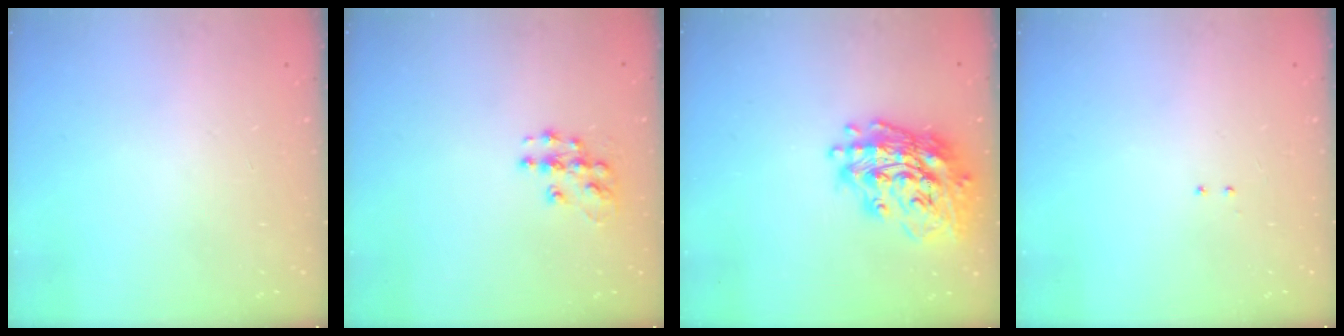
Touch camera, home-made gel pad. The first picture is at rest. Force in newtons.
{"total": 9.2, "press": 9.2, "slide": 0.5}
{"total": 19.7, "press": 19.5, "slide": 2.7}
{"total": 2.0, "press": 2.0, "slide": 0.4}